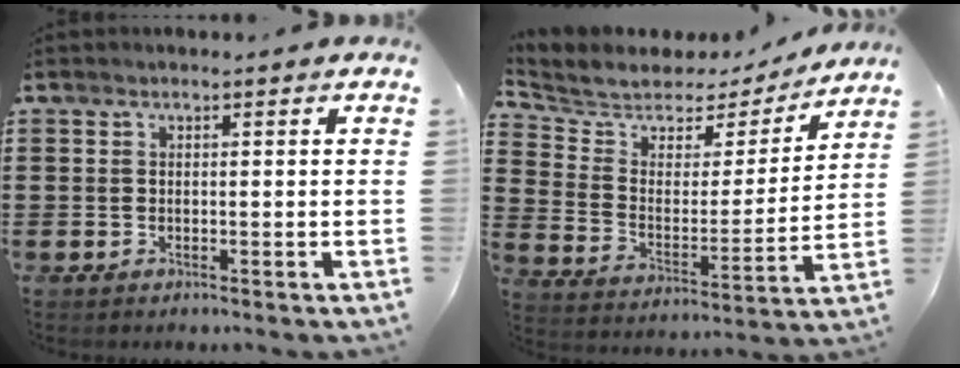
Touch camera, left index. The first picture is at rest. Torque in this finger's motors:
{"motor_torque": [2.14, 0.00, 0.27, 0.02]}